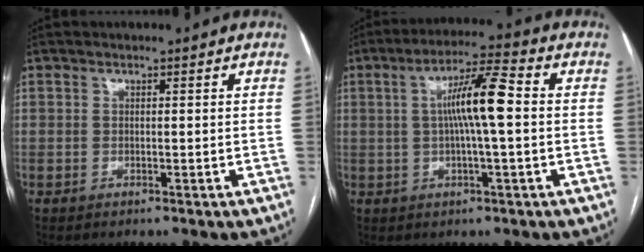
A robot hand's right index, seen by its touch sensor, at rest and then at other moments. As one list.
[{"total": 8.9, "force": [0.8, 0.5, 8.9], "torque": [-0.162, 0.016, 0.009]}]